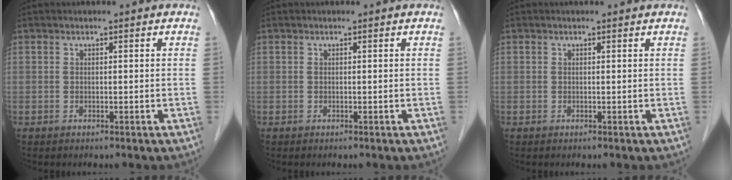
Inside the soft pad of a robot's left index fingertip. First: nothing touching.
{"total": 0.0}
{"total": 0.8, "force": [0.8, 0.1, 0.3], "torque": [-0.008, 0.005, 0.010]}